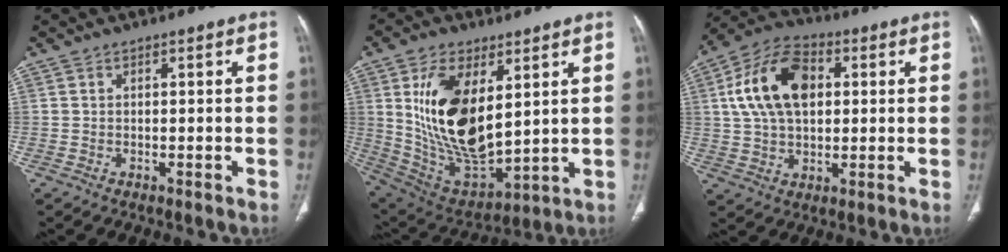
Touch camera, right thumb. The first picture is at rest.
{"total": 20.1, "force": [5.2, 10.3, 16.5], "torque": [-0.291, -0.032, 0.115]}
{"total": 15.6, "force": [3.2, 9.6, 11.8], "torque": [-0.205, 0.015, 0.054]}